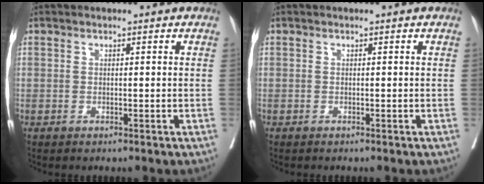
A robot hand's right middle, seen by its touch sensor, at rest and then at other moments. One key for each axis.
{"total": 0.0}